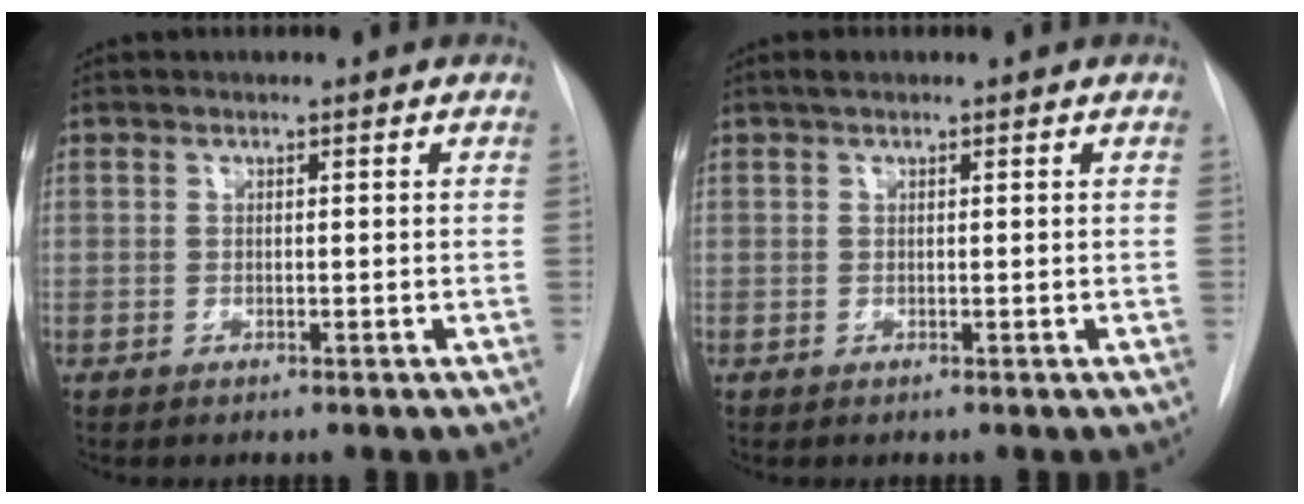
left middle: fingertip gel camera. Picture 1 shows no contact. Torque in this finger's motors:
{"motor_torque": [0.29, -0.25, -0.03, 0.00]}